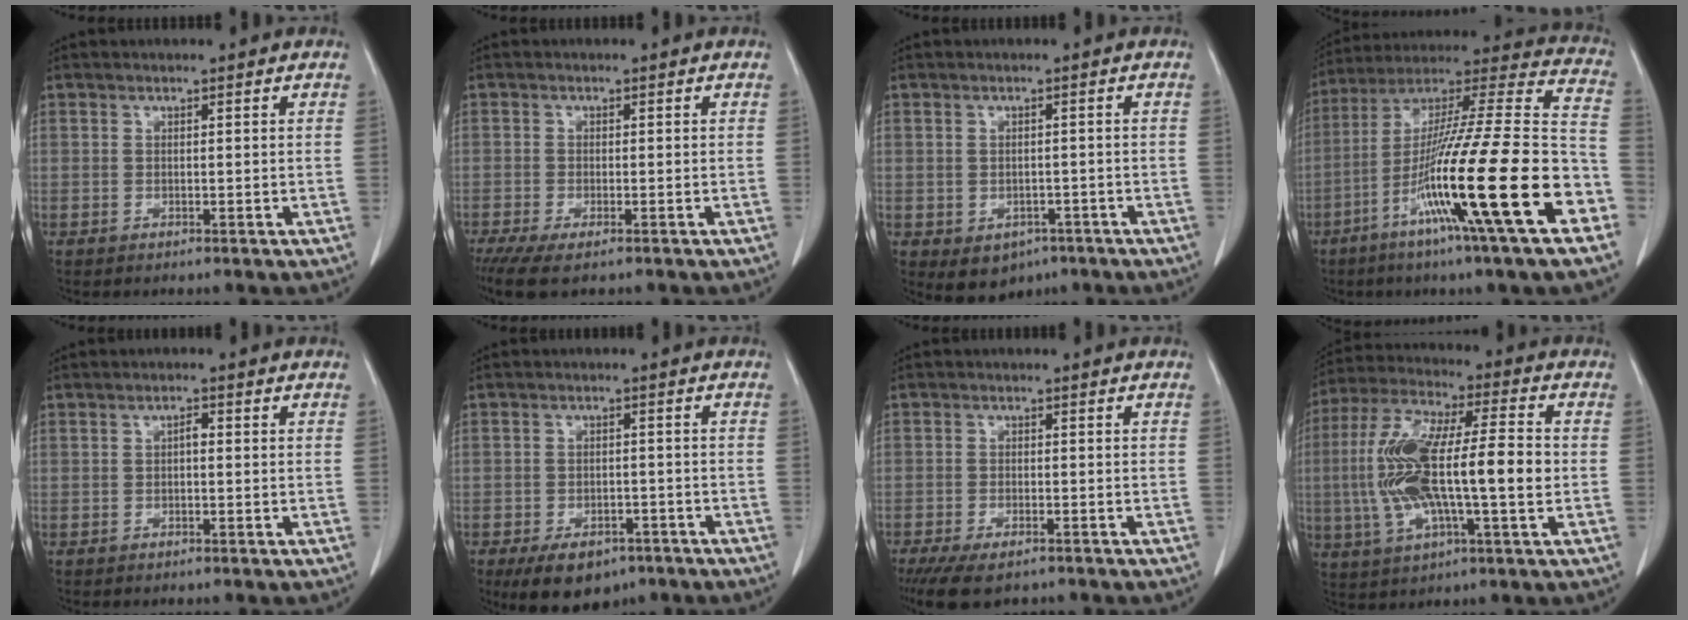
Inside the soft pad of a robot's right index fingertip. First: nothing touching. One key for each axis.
{"total": 5.7, "fx": -4.2, "fy": 1.4, "fz": 3.7, "tx": -0.061, "ty": -0.016, "tz": -0.065}
{"total": 4.9, "fx": -2.4, "fy": 3.8, "fz": 1.9, "tx": -0.021, "ty": 0.003, "tz": -0.021}
{"total": 28.8, "fx": -11.1, "fy": 0.7, "fz": 26.6, "tx": -0.406, "ty": -0.042, "tz": -0.198}
{"total": 1.1, "fx": -0.1, "fy": 0.5, "fz": 1.0, "tx": -0.017, "ty": 0.004, "tz": -0.001}
{"total": 8.7, "fx": -5.9, "fy": 4.7, "fz": 4.2, "tx": -0.063, "ty": 0.001, "tz": -0.086}
{"total": 7.3, "fx": -5.5, "fy": 2.5, "fz": 4.1, "tx": -0.058, "ty": -0.009, "tz": -0.082}
{"total": 17.6, "fx": -1.2, "fy": 3.6, "fz": 17.2, "tx": -0.346, "ty": 0.013, "tz": -0.022}